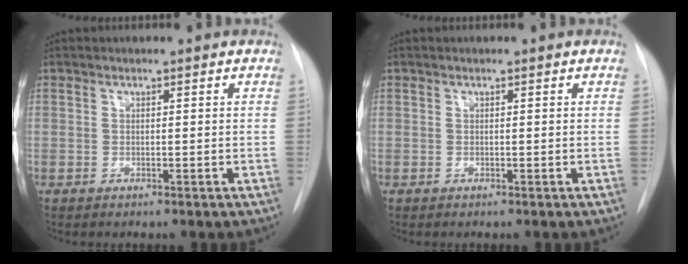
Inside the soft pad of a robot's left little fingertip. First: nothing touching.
{"total": 0.0}